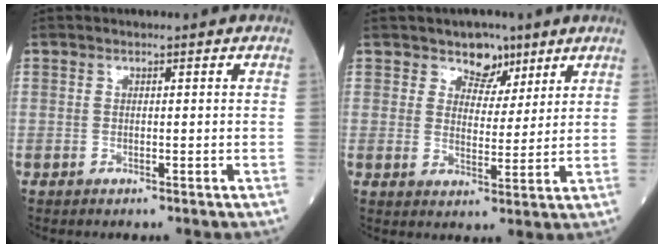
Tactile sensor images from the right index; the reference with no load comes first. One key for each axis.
{"total": 5.1, "fx": 3.6, "fy": 3.3, "fz": 1.6, "tx": -0.012, "ty": -0.001, "tz": 0.056}